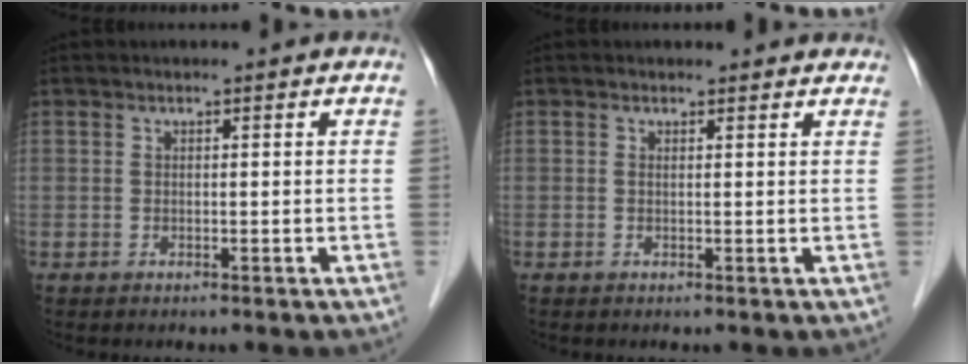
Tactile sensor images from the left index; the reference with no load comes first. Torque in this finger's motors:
{"motor_torque": [-0.17, -0.19, -0.43, -0.15]}